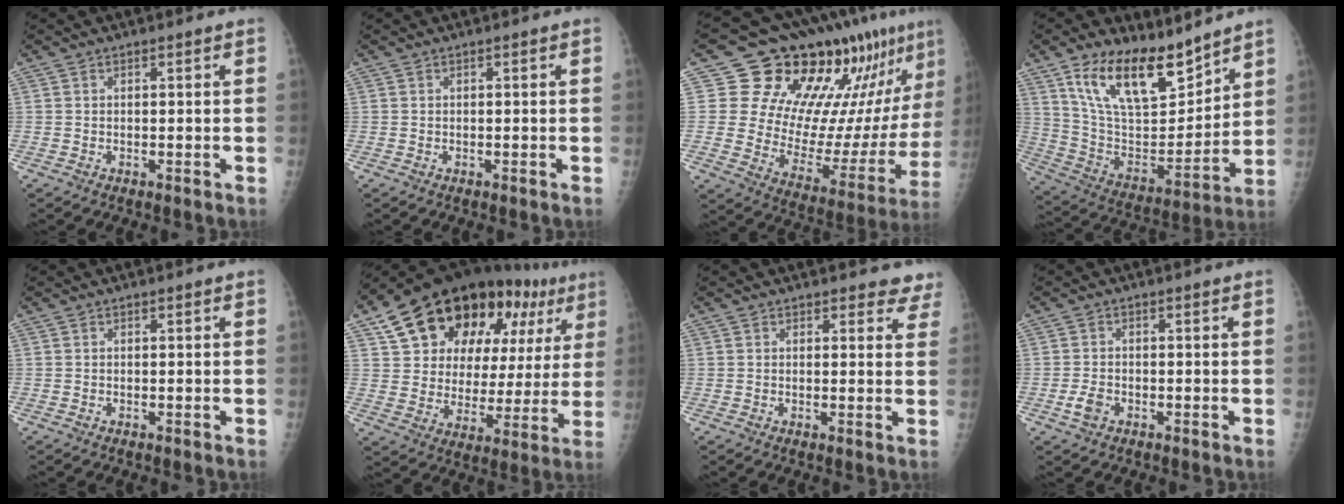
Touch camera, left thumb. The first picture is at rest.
{"total": 0.0}
{"total": 23.6, "force": [16.4, 10.8, 13.1], "torque": [-0.136, -0.085, 0.237]}
{"total": 19.5, "force": [13.3, 8.3, 11.5], "torque": [-0.159, -0.076, 0.251]}
{"total": 0.0}
{"total": 27.5, "force": [14.1, 15.7, 17.6], "torque": [-0.229, 0.009, 0.223]}
{"total": 5.2, "force": [4.7, 2.3, -0.2], "torque": [0.050, -0.023, 0.026]}
{"total": 2.8, "force": [-1.1, 1.9, 1.7], "torque": [-0.034, 0.002, -0.021]}